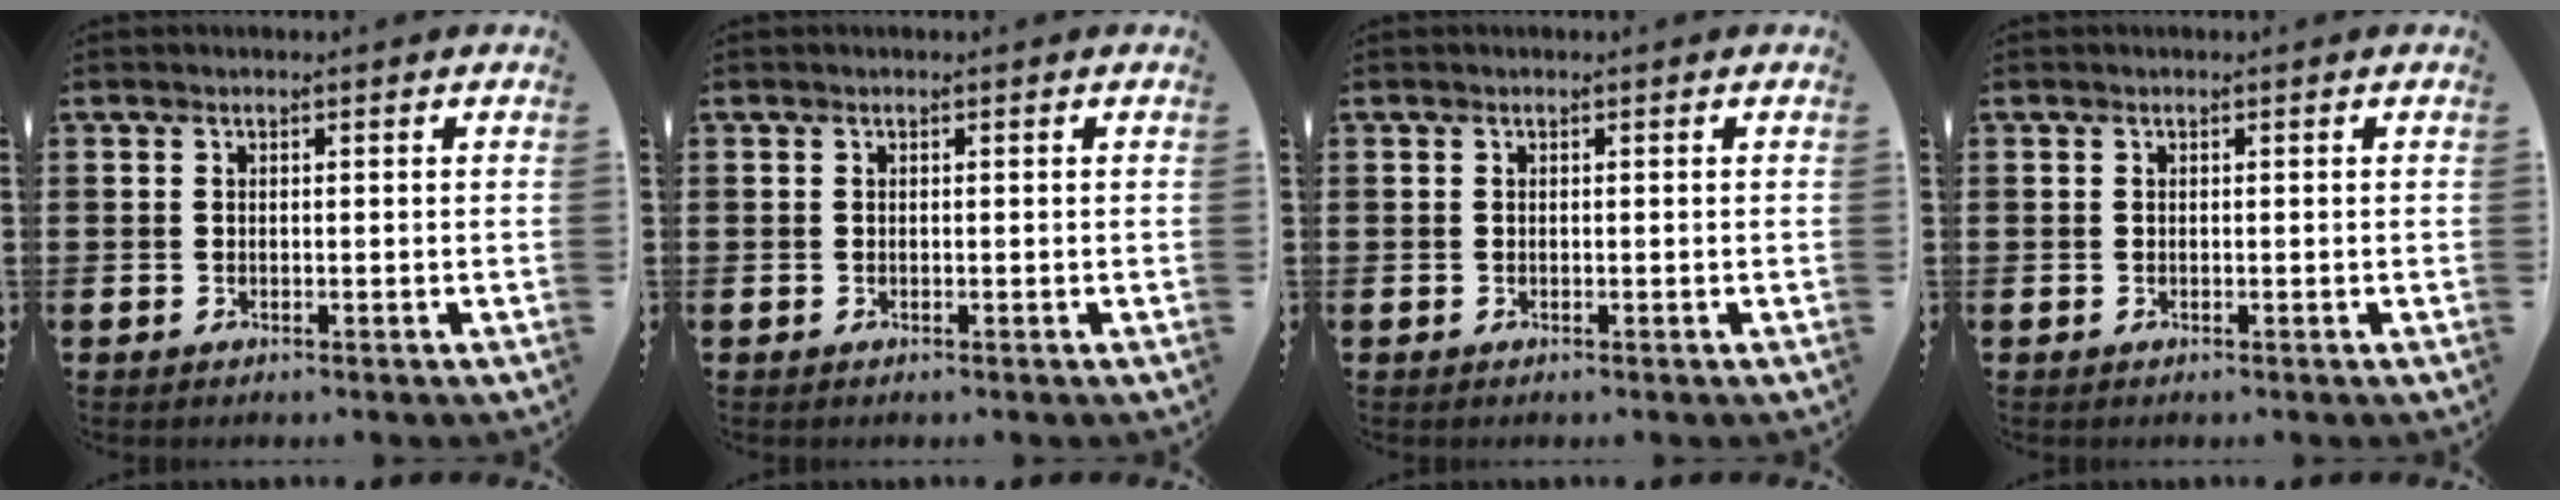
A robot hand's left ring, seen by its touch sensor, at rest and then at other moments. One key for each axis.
{"total": 0.0}
{"total": 0.0}
{"total": 0.0}